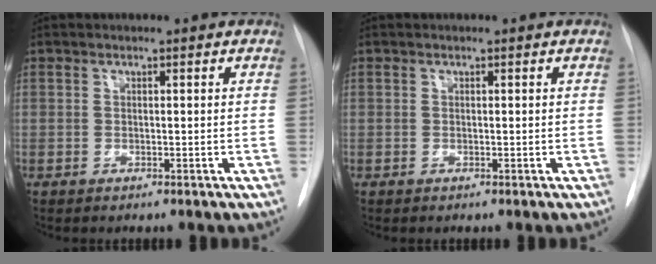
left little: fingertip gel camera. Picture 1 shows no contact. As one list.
[{"total": 0.0}]